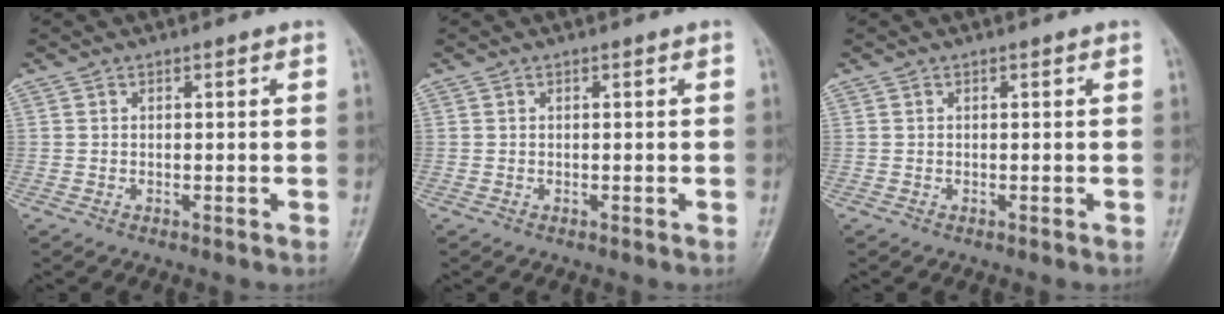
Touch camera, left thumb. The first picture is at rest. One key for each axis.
{"total": 0.0}
{"total": 0.0}